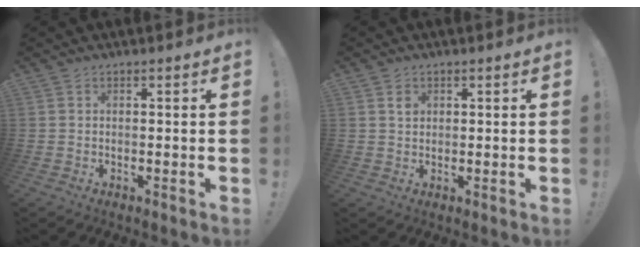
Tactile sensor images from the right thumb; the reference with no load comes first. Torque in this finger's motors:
{"motor_torque": [0.26, 0.29, -0.24, -0.07, -0.12]}